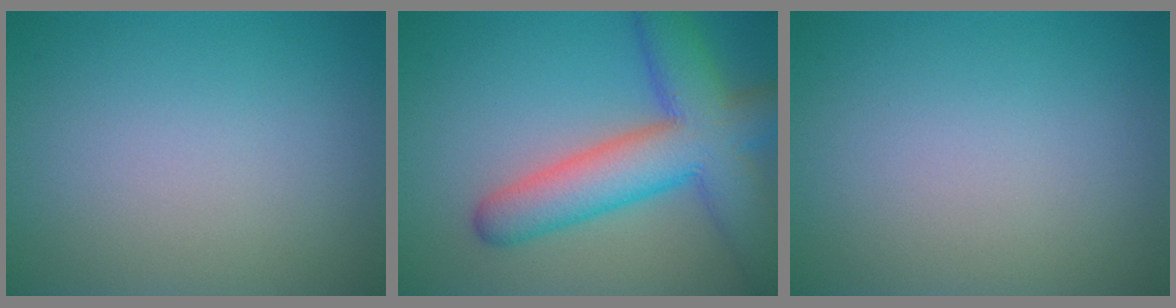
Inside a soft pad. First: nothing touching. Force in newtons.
{"total": 9.3, "press": 9.3, "slide": 0.4}
{"total": 0.0}